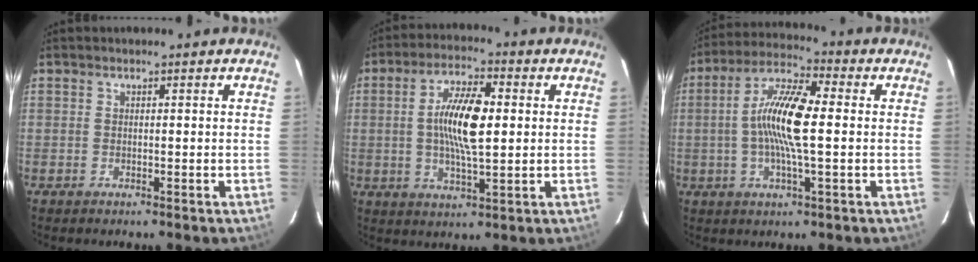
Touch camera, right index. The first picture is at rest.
{"total": 10.9, "force": [0.9, 3.5, 10.3], "torque": [-0.190, 0.007, 0.015]}
{"total": 12.1, "force": [-0.1, 2.4, 11.9], "torque": [-0.231, 0.013, -0.010]}